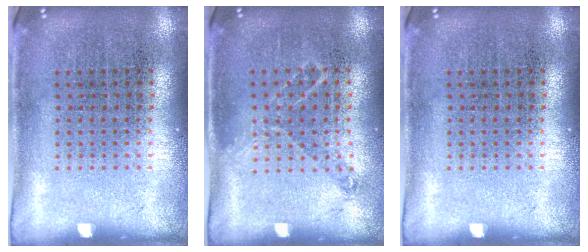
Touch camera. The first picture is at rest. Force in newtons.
{"total": 1.0, "press": 0.9, "slide": 0.3}
{"total": 0.0}